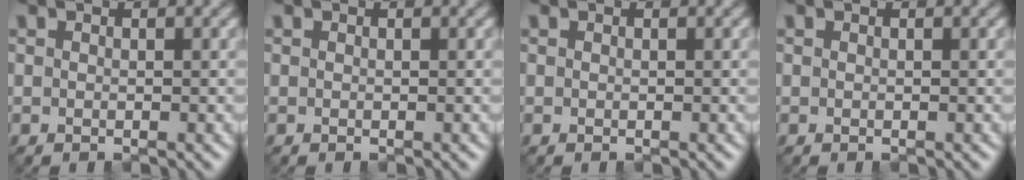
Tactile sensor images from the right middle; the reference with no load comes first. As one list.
[{"total": 0.0}, {"total": 0.0}, {"total": 0.0}]